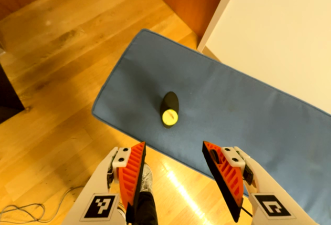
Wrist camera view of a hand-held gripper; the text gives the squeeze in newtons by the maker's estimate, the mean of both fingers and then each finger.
{"total": 0.0}